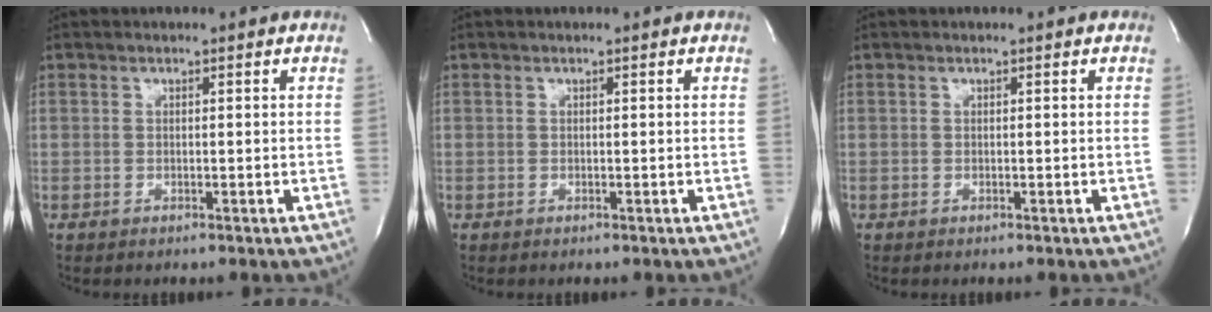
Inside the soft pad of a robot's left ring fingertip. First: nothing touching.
{"total": 0.0}
{"total": 0.0}